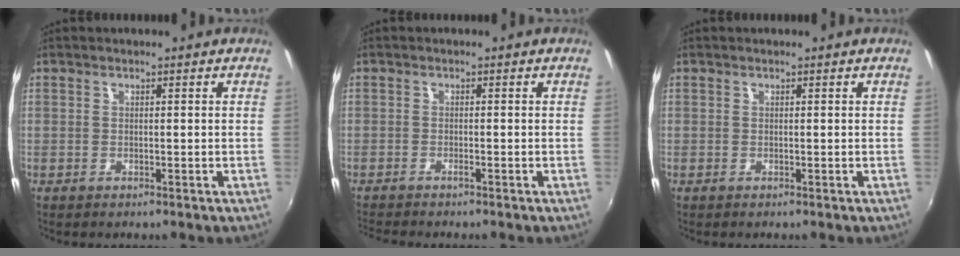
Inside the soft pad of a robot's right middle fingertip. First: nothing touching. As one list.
[{"total": 2.4, "force": [-2.2, -0.1, 1.0], "torque": [-0.028, -0.009, -0.044]}, {"total": 0.0}]